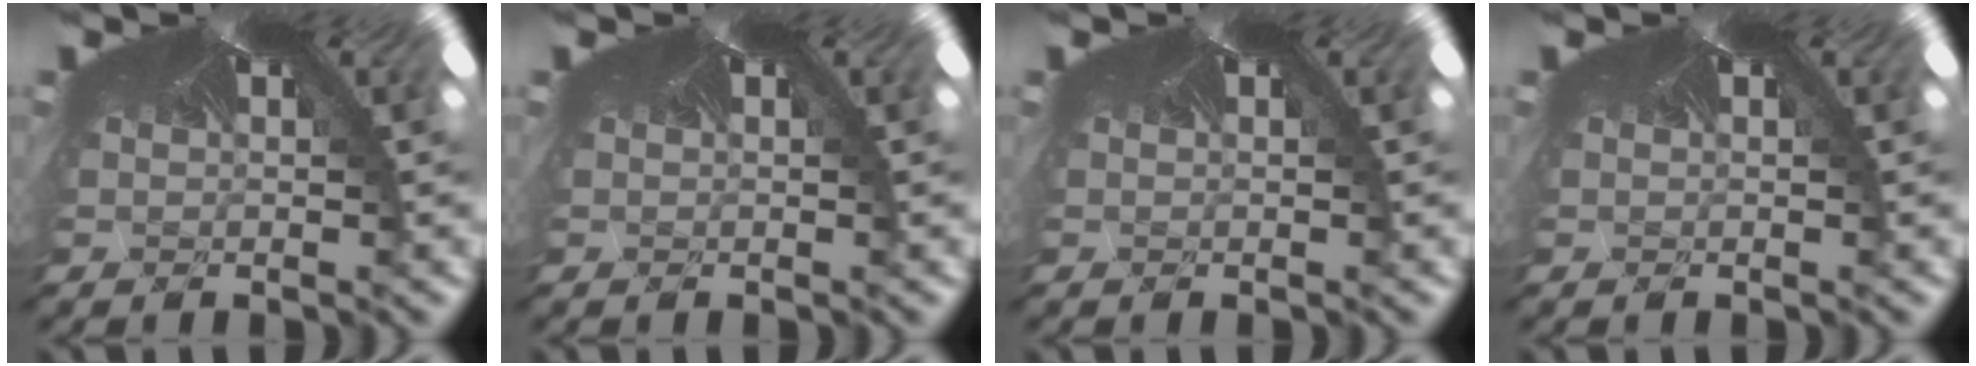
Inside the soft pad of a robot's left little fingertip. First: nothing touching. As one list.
[{"total": 0.0}, {"total": 0.0}, {"total": 0.0}]